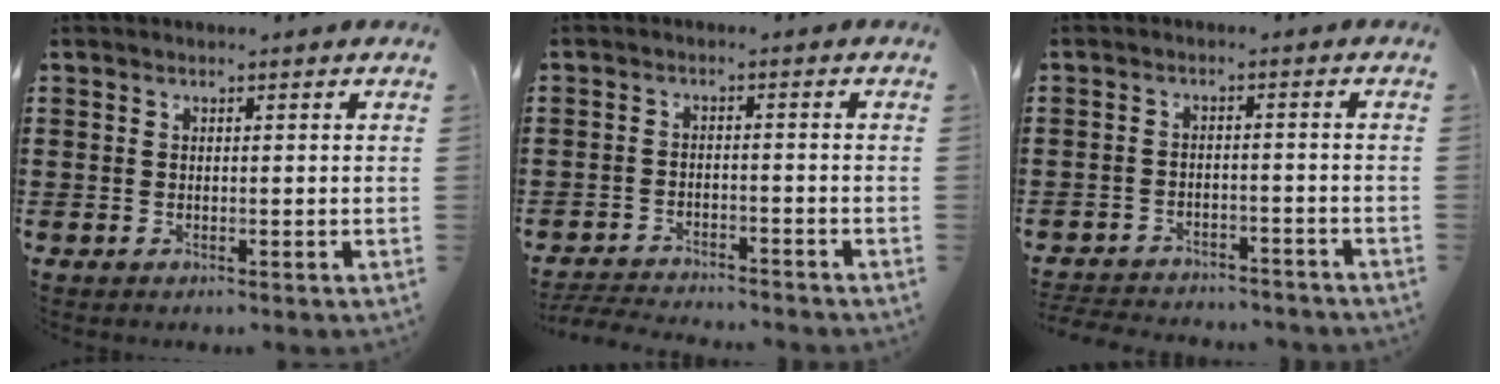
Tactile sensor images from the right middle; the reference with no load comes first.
{"total": 3.5, "force": [-3.4, 0.3, 0.3], "torque": [-0.015, -0.001, -0.076]}
{"total": 3.3, "force": [-3.3, 0.3, 0.1], "torque": [-0.005, 0.000, -0.070]}